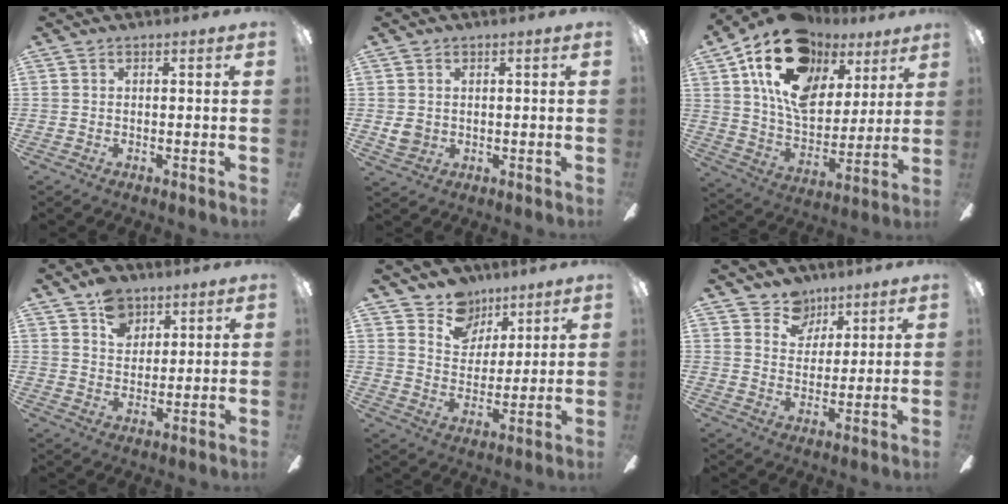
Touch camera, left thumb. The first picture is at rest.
{"total": 3.3, "force": [0.7, 2.9, 1.4], "torque": [-0.019, -0.004, 0.009]}
{"total": 21.6, "force": [11.5, 13.3, 12.4], "torque": [-0.222, -0.049, 0.210]}
{"total": 8.0, "force": [5.0, 5.5, 3.1], "torque": [-0.048, -0.008, 0.091]}
{"total": 10.0, "force": [7.5, 6.6, 1.3], "torque": [-0.027, -0.052, 0.142]}
{"total": 7.2, "force": [5.2, 4.9, 0.6], "torque": [-0.010, -0.030, 0.097]}